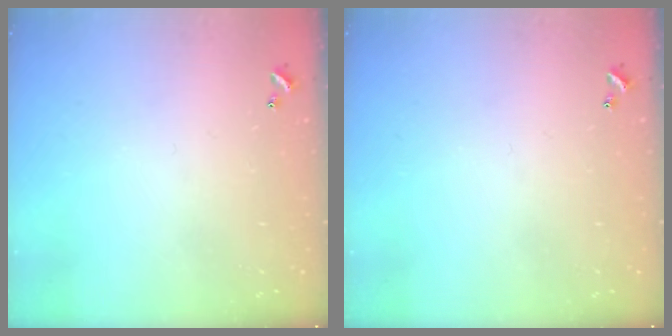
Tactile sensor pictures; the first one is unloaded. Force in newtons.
{"total": 0.0}